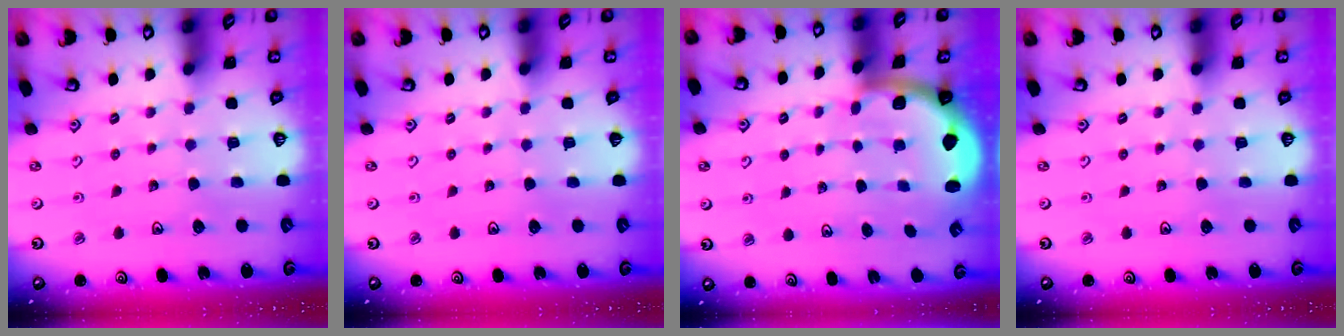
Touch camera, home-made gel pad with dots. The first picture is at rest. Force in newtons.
{"total": 0.0}
{"total": 2.0, "press": 1.9, "slide": 0.5}
{"total": 0.0}